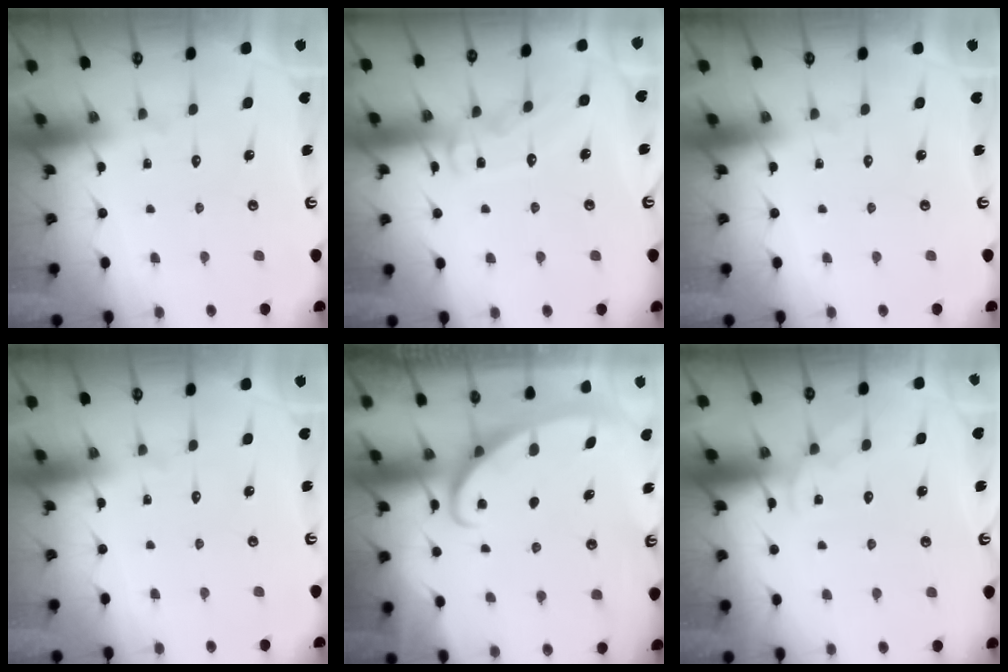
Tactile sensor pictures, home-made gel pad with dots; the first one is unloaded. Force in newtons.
{"total": 9.6, "press": 9.6, "slide": 0.7}
{"total": 0.0}
{"total": 0.0}
{"total": 3.0, "press": 2.9, "slide": 0.4}
{"total": 2.5, "press": 2.5, "slide": 0.4}